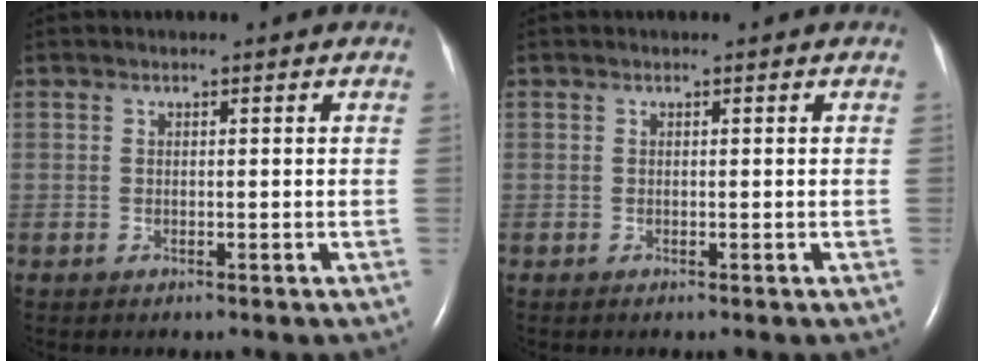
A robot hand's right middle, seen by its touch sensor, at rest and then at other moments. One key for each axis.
{"total": 0.0}